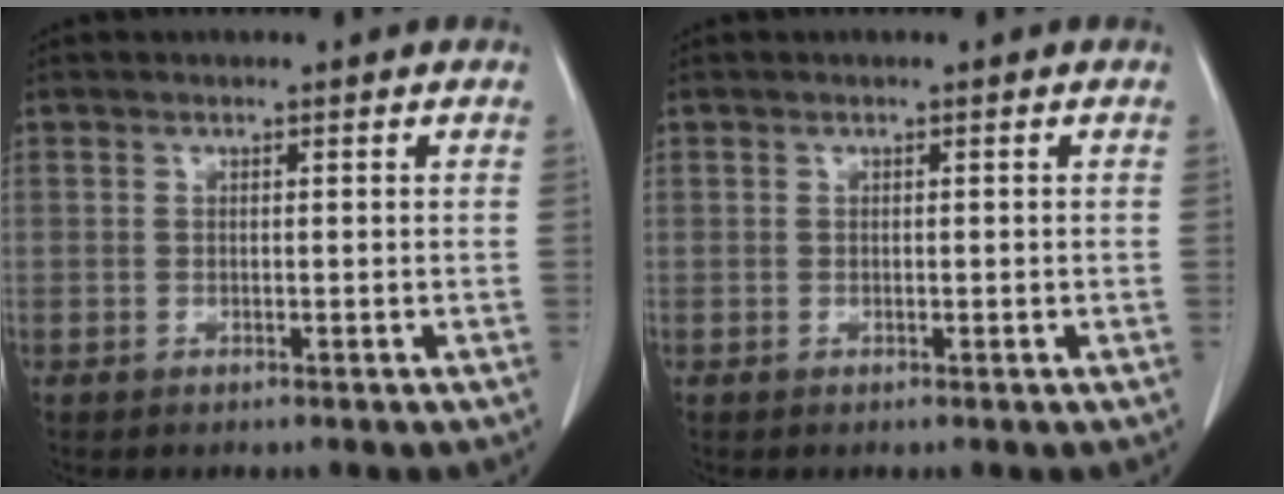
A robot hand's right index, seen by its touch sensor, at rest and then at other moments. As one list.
[{"total": 0.0}]